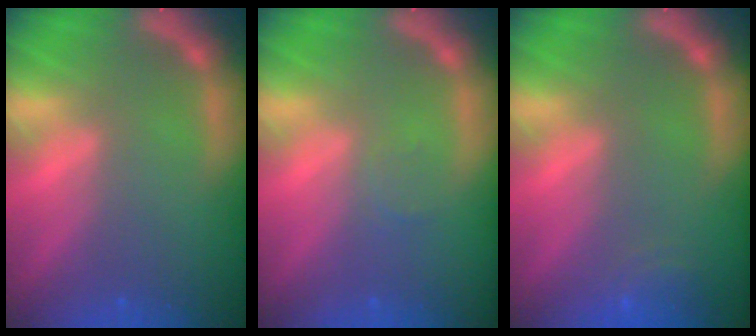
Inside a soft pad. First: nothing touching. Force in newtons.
{"total": 1.0}
{"total": 2.5}